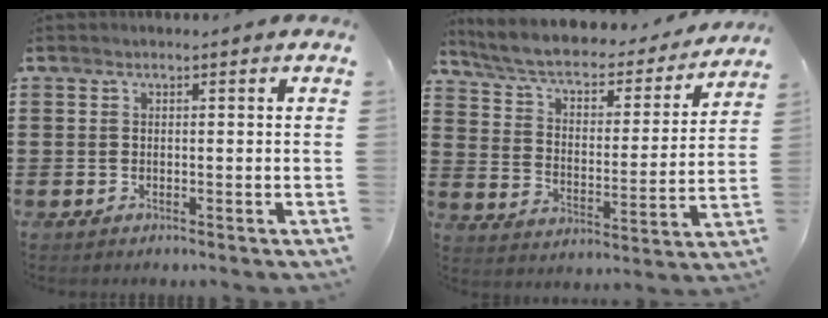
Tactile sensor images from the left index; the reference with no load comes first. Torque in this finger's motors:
{"motor_torque": [0.98, -1.16, 0.29, 0.16]}